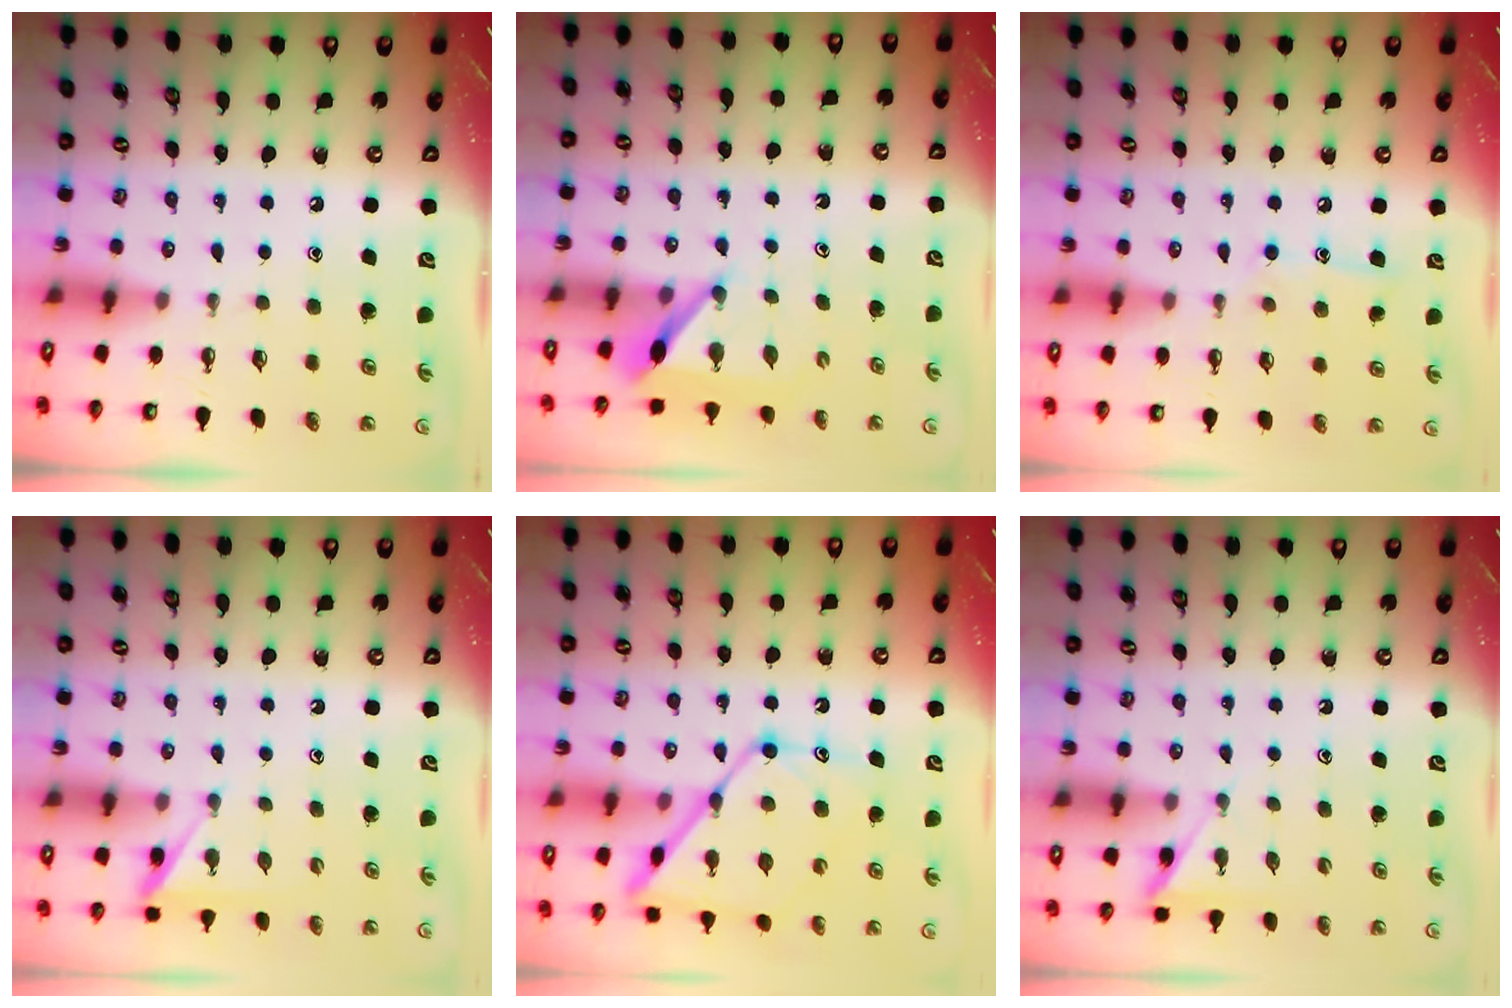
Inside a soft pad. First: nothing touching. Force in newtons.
{"total": 6.0, "press": 6.0, "slide": 0.5}
{"total": 7.9, "press": 7.9, "slide": 0.4}
{"total": 5.2, "press": 5.2, "slide": 0.4}
{"total": 15.4, "press": 15.3, "slide": 1.2}
{"total": 3.6, "press": 3.6, "slide": 0.4}